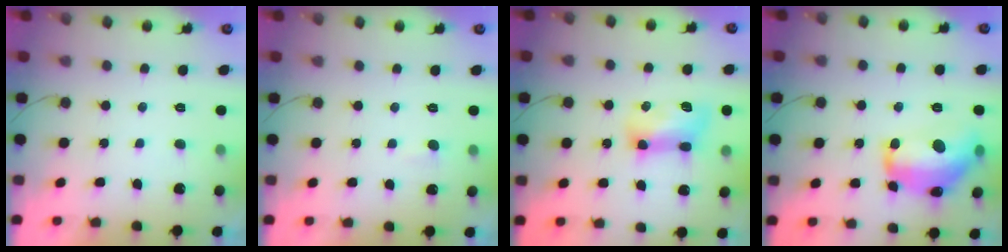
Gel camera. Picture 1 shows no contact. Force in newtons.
{"total": 3.1, "press": 3.1, "slide": 0.3}
{"total": 10.9, "press": 10.9, "slide": 1.0}
{"total": 17.4, "press": 17.3, "slide": 1.1}